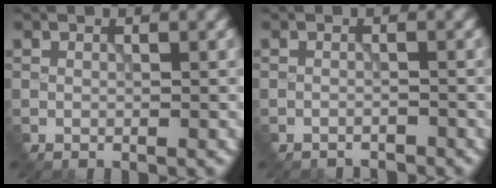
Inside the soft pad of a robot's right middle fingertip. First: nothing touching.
{"total": 1.9, "force": [-1.7, -0.1, -0.7], "torque": [0.015, 0.005, -0.031]}